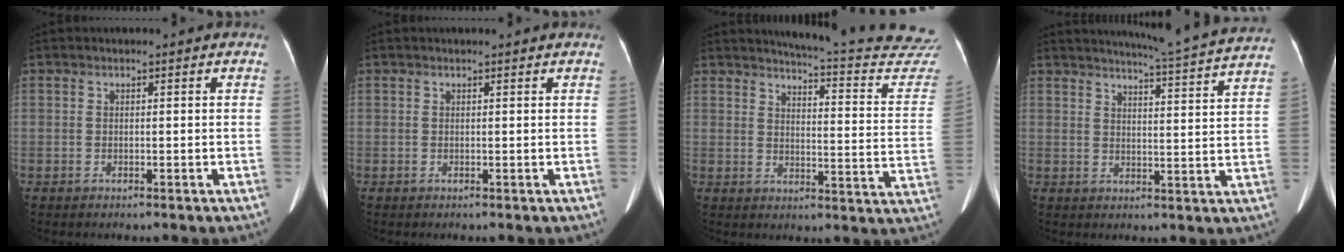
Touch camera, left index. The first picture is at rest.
{"total": 1.3, "force": [1.2, 0.0, 0.4], "torque": [-0.010, 0.009, 0.013]}
{"total": 22.5, "force": [21.8, 0.9, 5.5], "torque": [-0.065, -0.133, 0.234]}
{"total": 15.1, "force": [14.1, -1.9, 4.8], "torque": [-0.086, -0.053, 0.166]}